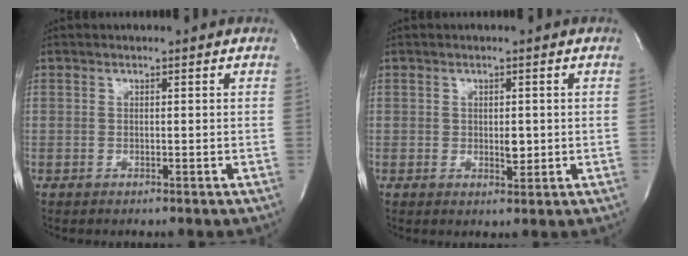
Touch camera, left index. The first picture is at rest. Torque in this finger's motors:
{"motor_torque": [0.07, -0.02, 0.05, 0.02]}